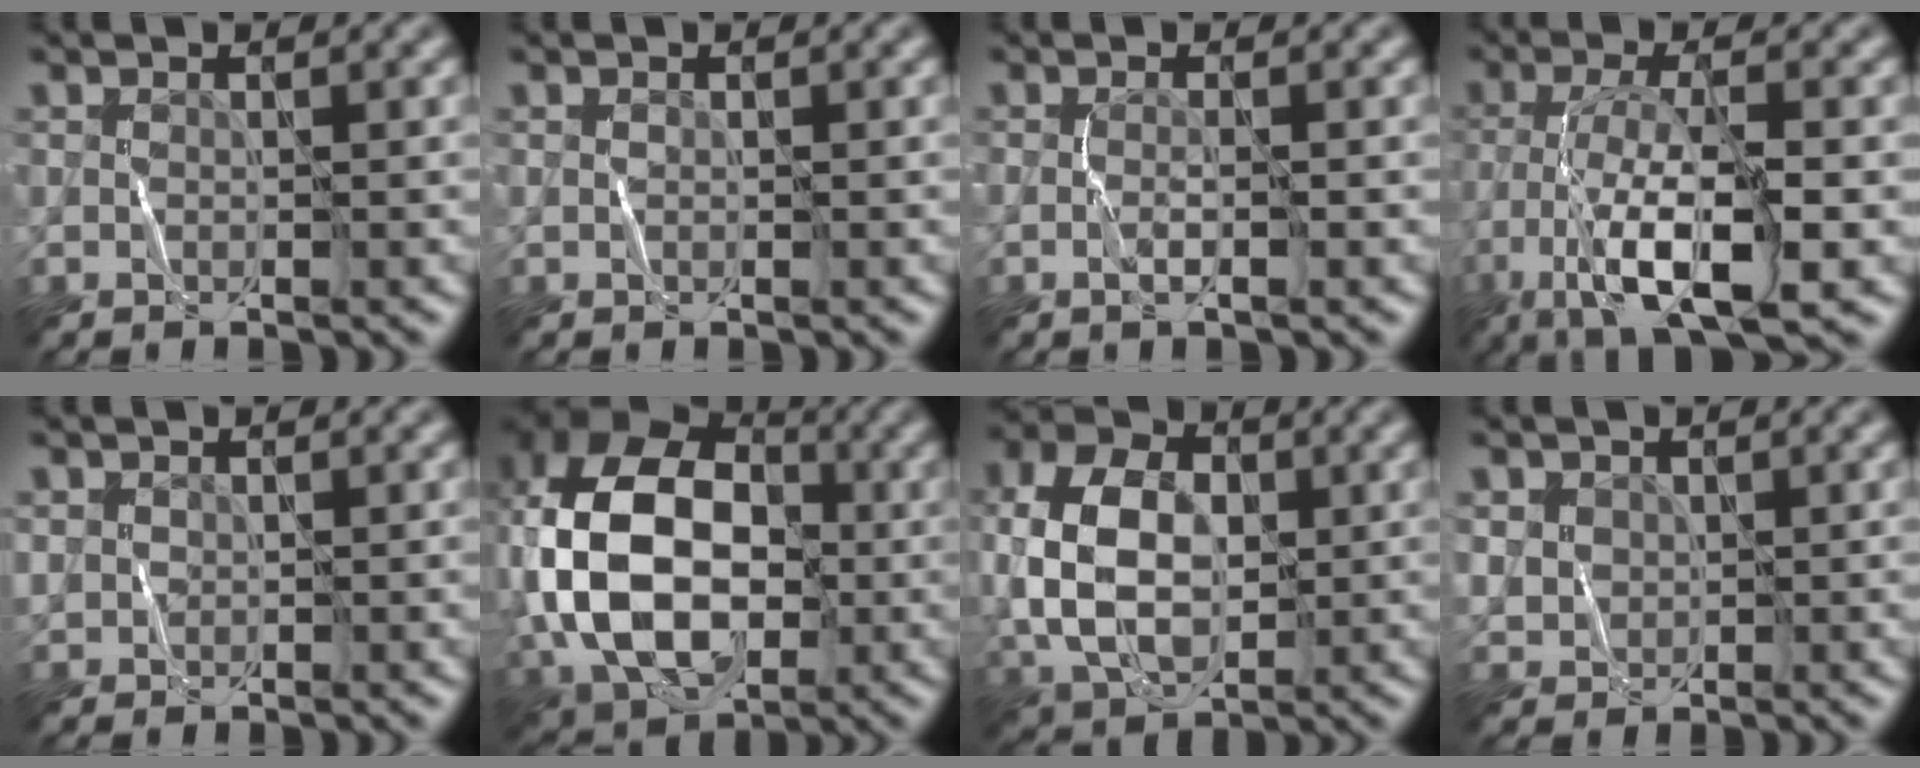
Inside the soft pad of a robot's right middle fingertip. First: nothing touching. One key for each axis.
{"total": 0.0}
{"total": 1.2, "fx": -0.4, "fy": 0.0, "fz": 1.1, "tx": -0.021, "ty": 0.000, "tz": -0.011}
{"total": 9.5, "fx": -4.5, "fy": 2.5, "fz": 7.9, "tx": -0.144, "ty": -0.001, "tz": -0.085}
{"total": 1.2, "fx": 0.4, "fy": 1.1, "fz": 0.3, "tx": -0.005, "ty": -0.002, "tz": 0.010}
{"total": 16.9, "fx": -0.5, "fy": 11.6, "fz": 12.3, "tx": -0.248, "ty": 0.007, "tz": -0.014}
{"total": 9.4, "fx": 0.2, "fy": 6.5, "fz": 6.8, "tx": -0.159, "ty": 0.004, "tz": 0.003}
{"total": 2.5, "fx": 0.9, "fy": 2.1, "fz": 0.9, "tx": -0.036, "ty": -0.001, "tz": 0.032}